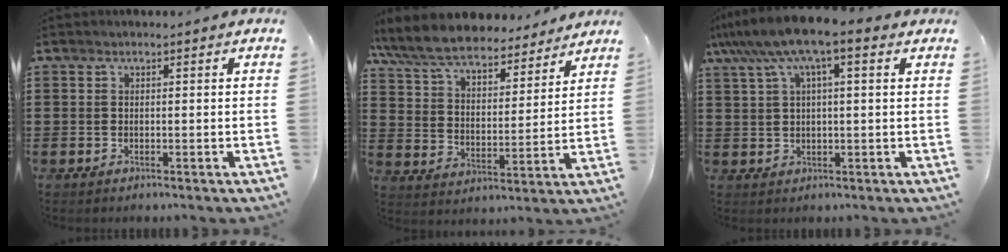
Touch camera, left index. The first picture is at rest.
{"total": 8.8, "force": [8.1, 1.5, 3.0], "torque": [-0.094, -0.042, 0.145]}
{"total": 8.1, "force": [4.3, 1.3, 6.7], "torque": [-0.138, -0.004, 0.076]}